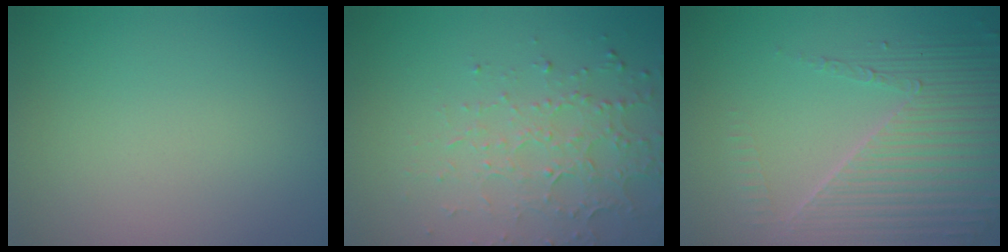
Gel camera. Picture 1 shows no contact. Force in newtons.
{"total": 4.6, "press": 3.3, "slide": 3.2}
{"total": 6.2, "press": 4.7, "slide": 4.0}